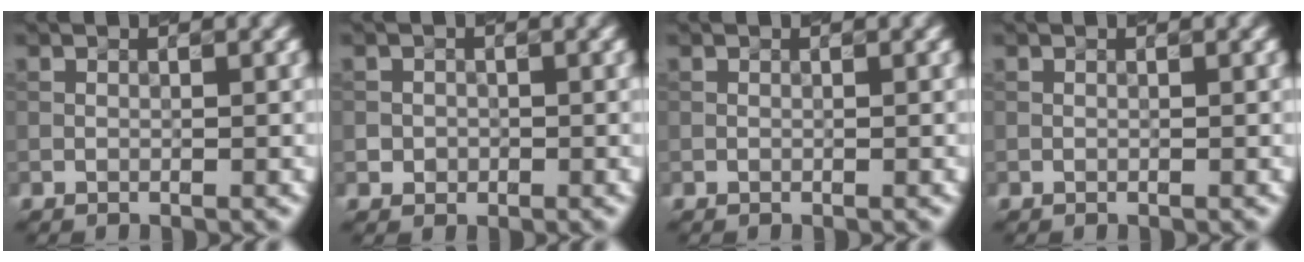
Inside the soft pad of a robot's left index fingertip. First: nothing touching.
{"total": 1.1, "force": [-0.2, 1.1, 0.2], "torque": [0.007, 0.000, -0.006]}
{"total": 0.0}
{"total": 0.0}